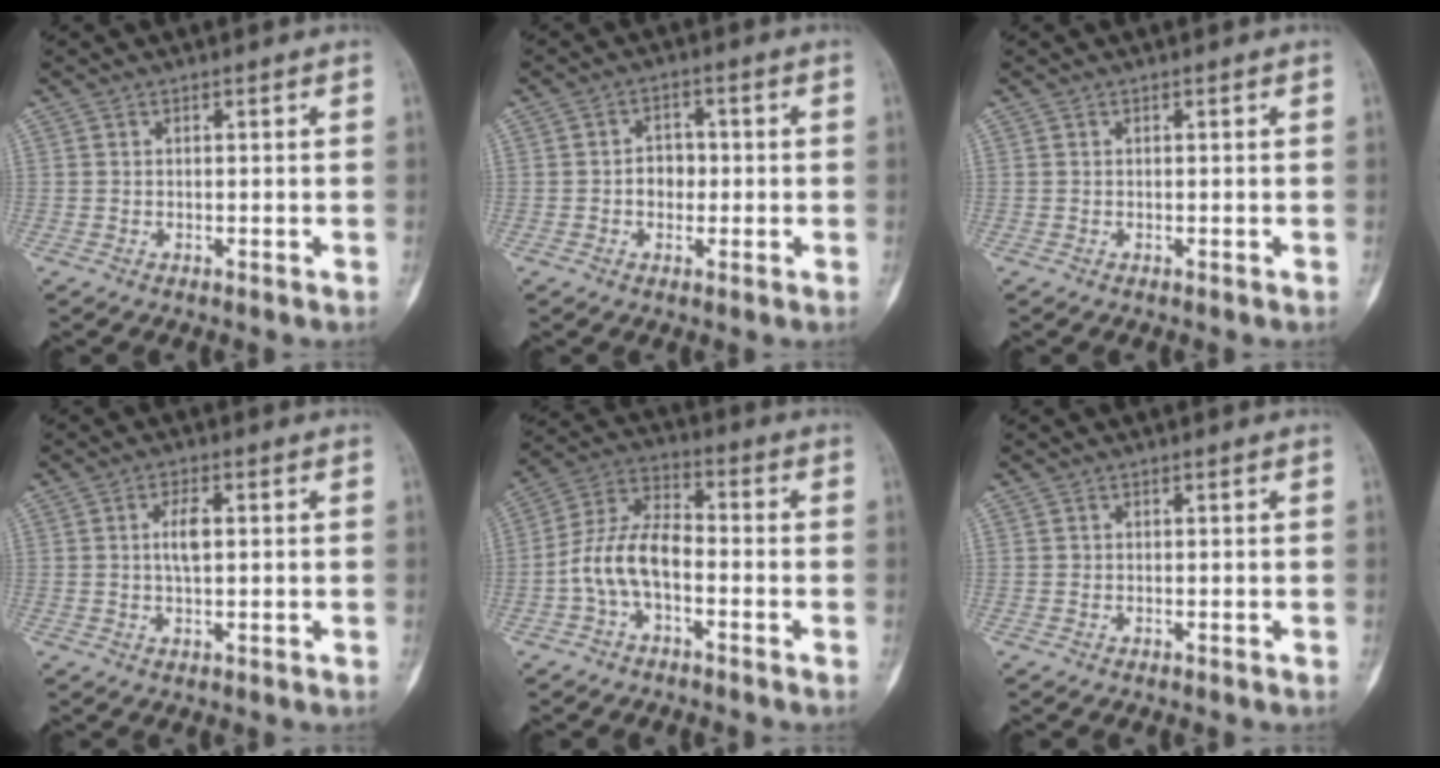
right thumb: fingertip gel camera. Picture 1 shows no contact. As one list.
[{"total": 6.0, "force": [-0.6, 4.5, 4.0], "torque": [-0.039, 0.018, -0.015]}, {"total": 0.0}, {"total": 3.8, "force": [0.5, 1.6, 3.4], "torque": [-0.065, 0.000, 0.008]}, {"total": 10.0, "force": [-2.7, 5.4, 8.0], "torque": [-0.155, 0.040, -0.061]}, {"total": 0.0}]